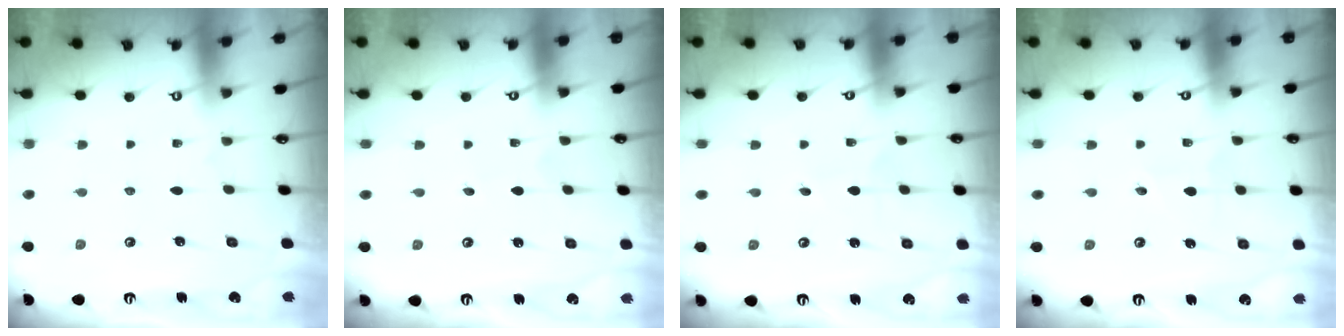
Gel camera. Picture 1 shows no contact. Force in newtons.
{"total": 0.0}
{"total": 1.3, "press": 1.3, "slide": 0.1}
{"total": 2.7, "press": 2.5, "slide": 0.9}